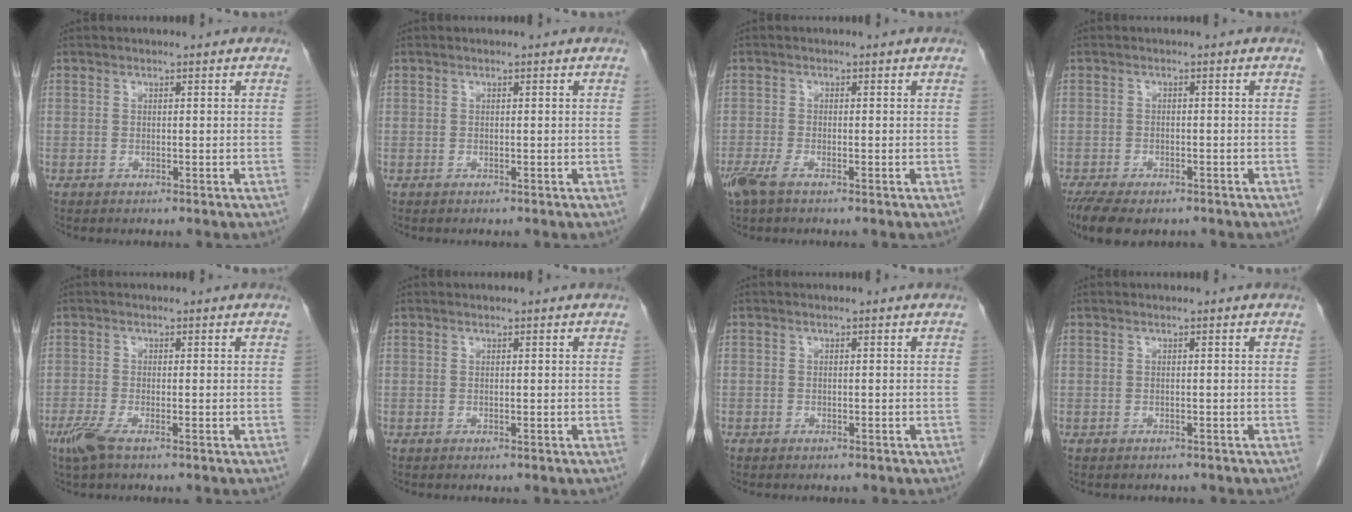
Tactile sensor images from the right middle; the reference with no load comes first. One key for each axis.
{"total": 0.0}
{"total": 3.0, "fx": -2.0, "fy": 0.8, "fz": 2.1, "tx": -0.050, "ty": -0.006, "tz": -0.041}
{"total": 8.4, "fx": -6.3, "fy": 3.4, "fz": 4.5, "tx": -0.072, "ty": -0.011, "tz": -0.094}
{"total": 3.0, "fx": -1.9, "fy": 0.5, "fz": 2.3, "tx": -0.054, "ty": -0.008, "tz": -0.042}
{"total": 0.0}
{"total": 0.5, "fx": -0.4, "fy": 0.3, "fz": 0.0, "tx": -0.008, "ty": 0.002, "tz": -0.009}
{"total": 1.3, "fx": -1.2, "fy": 0.6, "fz": 0.1, "tx": -0.011, "ty": 0.000, "tz": -0.016}